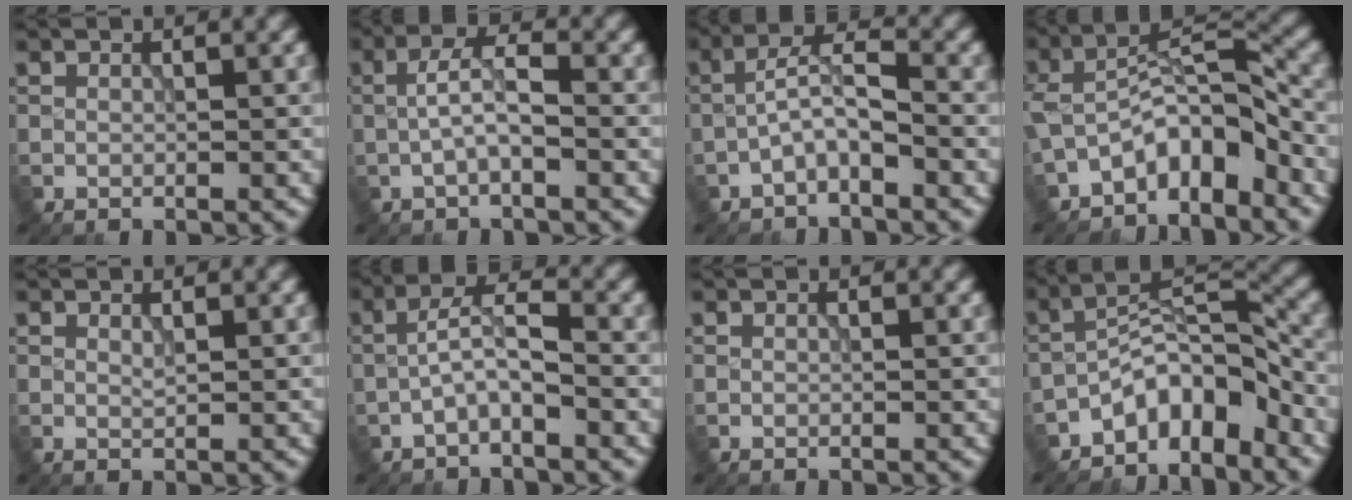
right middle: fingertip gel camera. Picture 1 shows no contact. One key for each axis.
{"total": 3.2, "fx": -0.6, "fy": 1.1, "fz": 3.0, "tx": -0.059, "ty": 0.008, "tz": -0.015}
{"total": 3.3, "fx": -1.7, "fy": 1.1, "fz": 2.6, "tx": -0.047, "ty": 0.013, "tz": -0.039}
{"total": 6.0, "fx": -3.7, "fy": 2.6, "fz": 4.0, "tx": -0.058, "ty": 0.008, "tz": -0.079}
{"total": 0.6, "fx": 0.3, "fy": 0.1, "fz": 0.4, "tx": -0.011, "ty": -0.003, "tz": 0.009}
{"total": 3.2, "fx": -1.4, "fy": 1.0, "fz": 2.7, "tx": -0.050, "ty": 0.011, "tz": -0.032}
{"total": 0.0}
{"total": 5.6, "fx": -4.1, "fy": 2.1, "fz": 3.1, "tx": -0.037, "ty": 0.014, "tz": -0.084}